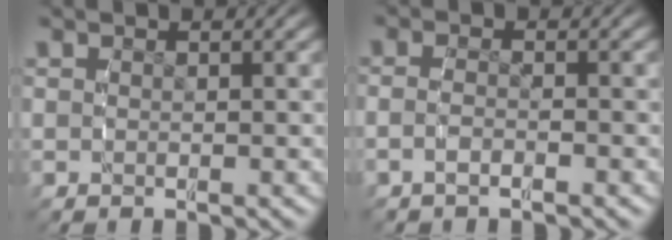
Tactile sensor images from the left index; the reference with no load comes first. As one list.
[{"total": 1.6, "force": [-1.0, 0.2, 1.2], "torque": [-0.032, -0.004, -0.016]}]